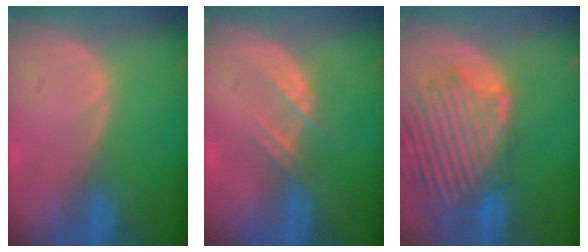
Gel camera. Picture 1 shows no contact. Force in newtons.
{"total": 2.7, "press": 2.7, "slide": 0.3}
{"total": 13.7, "press": 11.8, "slide": 7.0}